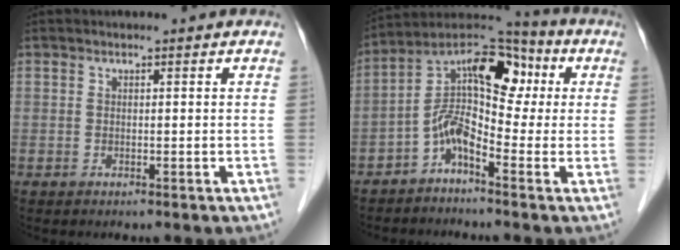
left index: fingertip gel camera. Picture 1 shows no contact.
{"total": 10.8, "force": [-0.4, 5.0, 9.5], "torque": [-0.168, 0.053, -0.020]}